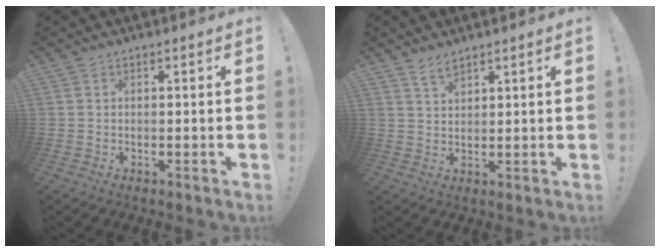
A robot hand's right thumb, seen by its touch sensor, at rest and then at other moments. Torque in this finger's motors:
{"motor_torque": [0.68, 0.83, 0.79, 0.22, 0.27]}